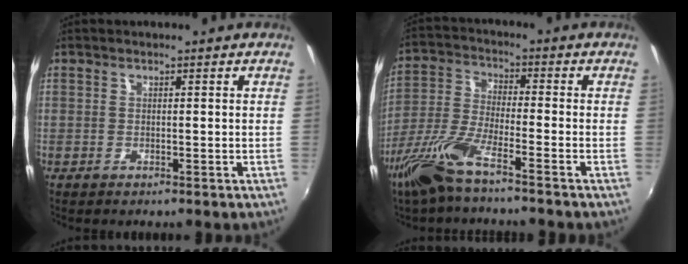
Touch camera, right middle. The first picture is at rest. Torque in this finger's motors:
{"motor_torque": [0.94, -1.15, 0.43, 0.12]}